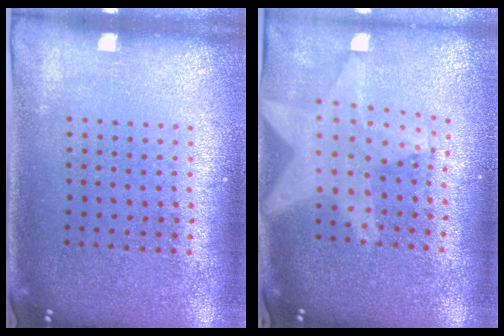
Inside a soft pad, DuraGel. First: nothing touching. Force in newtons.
{"total": 2.2, "press": 1.8, "slide": 1.3}